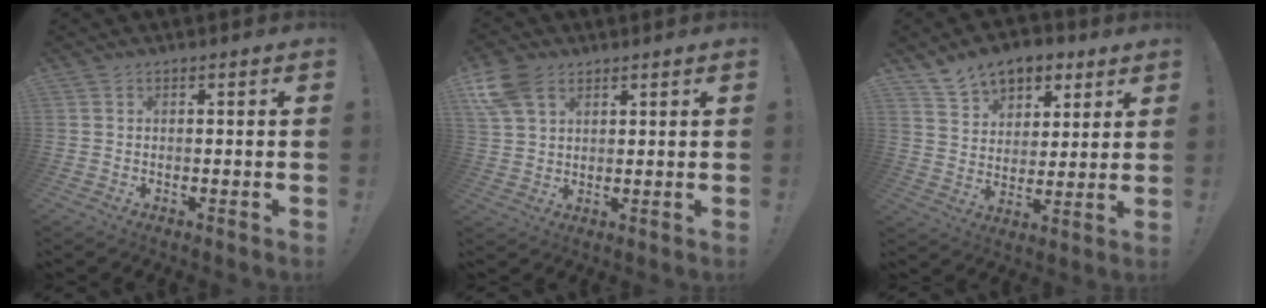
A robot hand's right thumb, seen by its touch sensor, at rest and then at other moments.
{"total": 9.6, "force": [4.9, 6.1, 5.5], "torque": [-0.118, -0.008, 0.097]}
{"total": 11.6, "force": [8.1, 7.3, 3.9], "torque": [-0.057, -0.053, 0.152]}